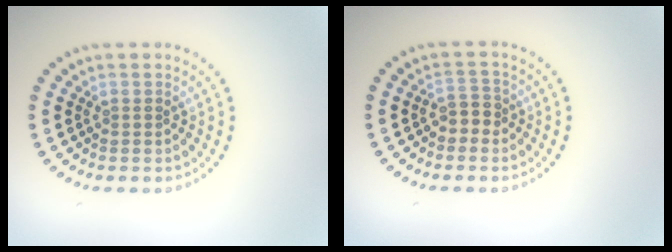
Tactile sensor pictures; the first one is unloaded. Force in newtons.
{"total": 1.8, "press": 1.6, "slide": 0.8}